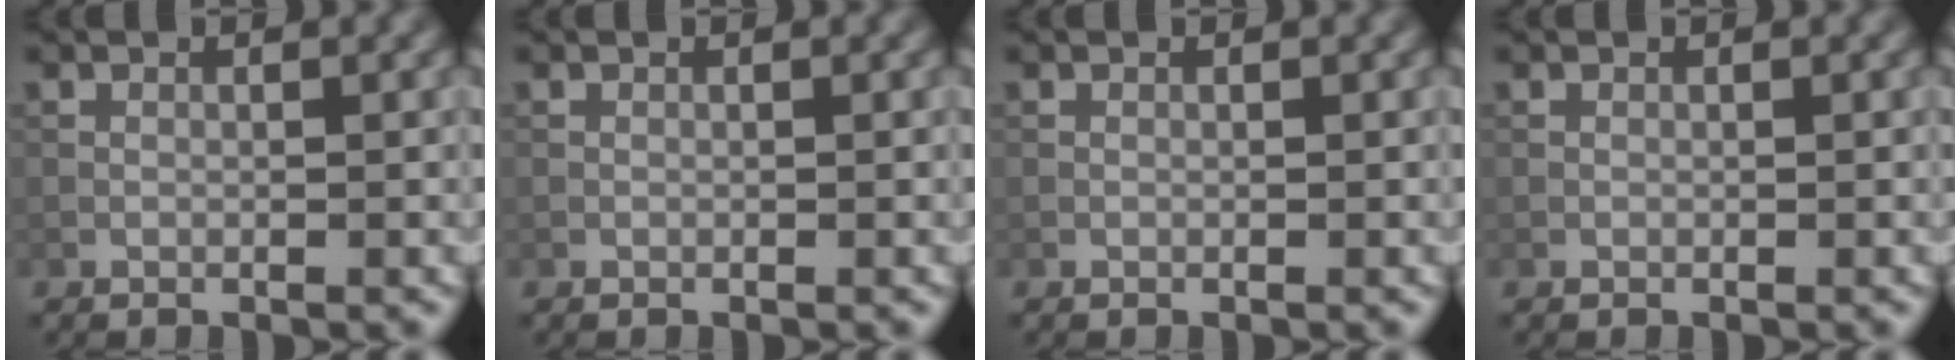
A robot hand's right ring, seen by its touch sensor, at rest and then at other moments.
{"total": 0.0}
{"total": 0.0}
{"total": 0.0}